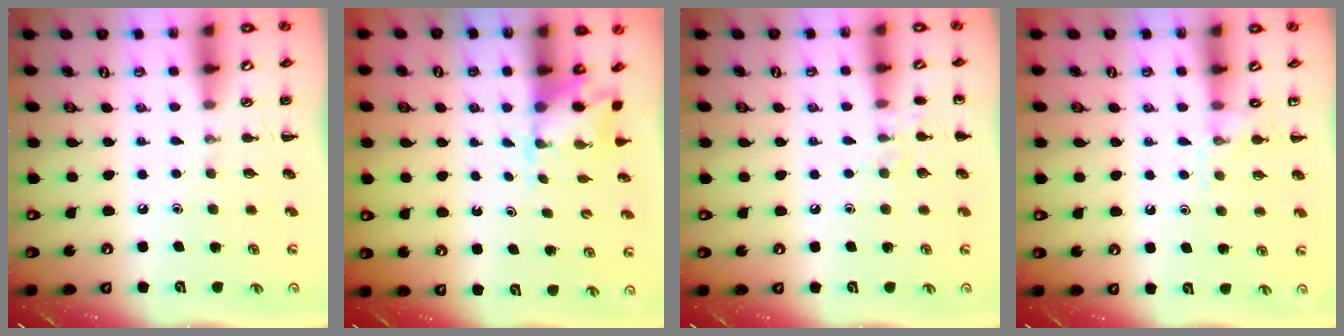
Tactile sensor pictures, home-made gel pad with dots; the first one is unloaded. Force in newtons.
{"total": 2.3, "press": 2.3, "slide": 0.5}
{"total": 6.6, "press": 6.4, "slide": 1.3}
{"total": 6.9, "press": 6.6, "slide": 1.8}